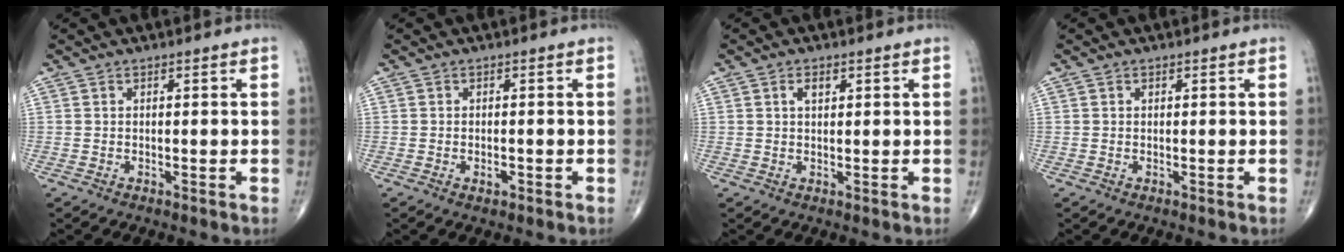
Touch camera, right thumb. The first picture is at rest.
{"total": 1.2, "force": [-0.5, 0.7, 0.9], "torque": [-0.014, 0.002, -0.009]}
{"total": 2.0, "force": [0.9, 1.1, 1.5], "torque": [-0.023, -0.002, 0.014]}
{"total": 0.0}